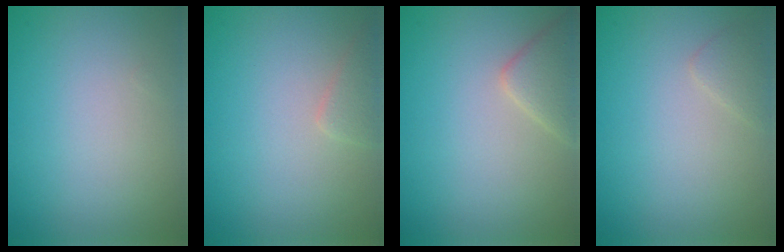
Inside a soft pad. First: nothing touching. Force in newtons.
{"total": 1.3, "press": 1.3, "slide": 0.1}
{"total": 2.6, "press": 2.6, "slide": 0.2}
{"total": 1.1, "press": 1.1, "slide": 0.0}